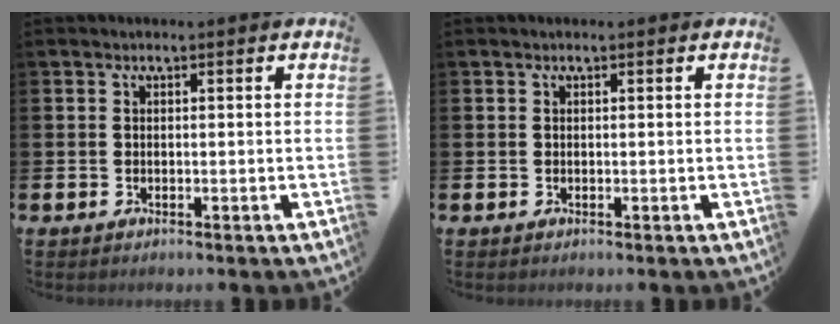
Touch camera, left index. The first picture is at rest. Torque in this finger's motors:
{"motor_torque": [0.93, -1.21, 0.30, 0.01]}